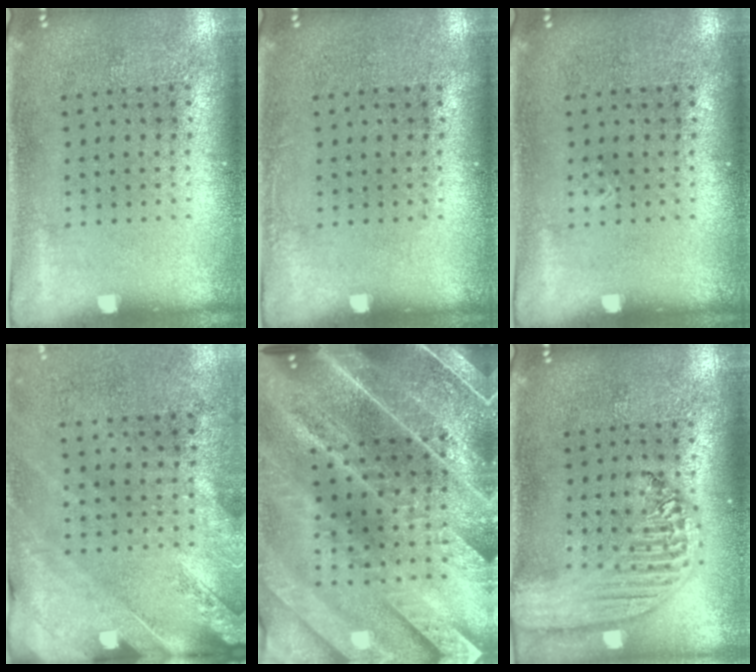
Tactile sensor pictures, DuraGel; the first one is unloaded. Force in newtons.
{"total": 0.7, "press": 0.7, "slide": 0.1}
{"total": 0.0}
{"total": 2.4, "press": 2.0, "slide": 1.3}
{"total": 5.5, "press": 4.6, "slide": 2.9}
{"total": 2.4, "press": 2.1, "slide": 1.2}